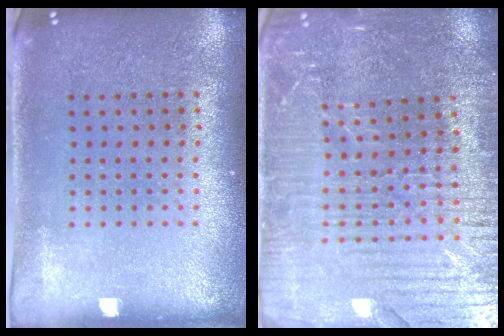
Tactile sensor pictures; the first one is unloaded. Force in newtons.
{"total": 3.8, "press": 3.7, "slide": 1.0}